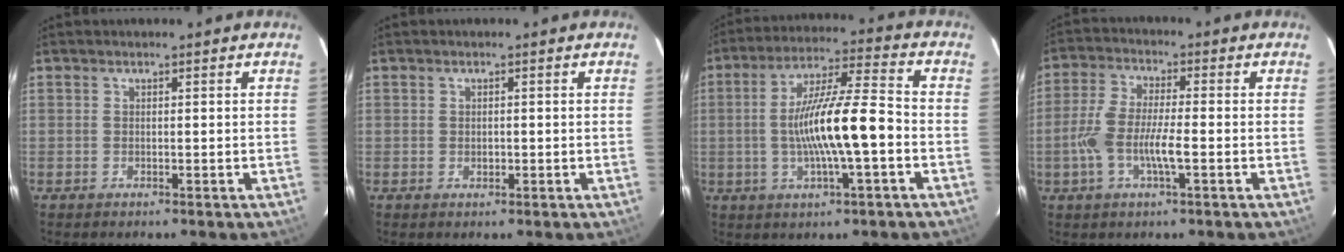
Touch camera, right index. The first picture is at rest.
{"total": 1.2, "force": [-0.1, 1.0, 0.6], "torque": [-0.008, 0.001, -0.001]}
{"total": 13.9, "force": [-2.6, 1.7, 13.5], "torque": [-0.246, 0.008, -0.046]}
{"total": 8.7, "force": [-2.4, 2.1, 8.1], "torque": [-0.171, -0.001, -0.049]}